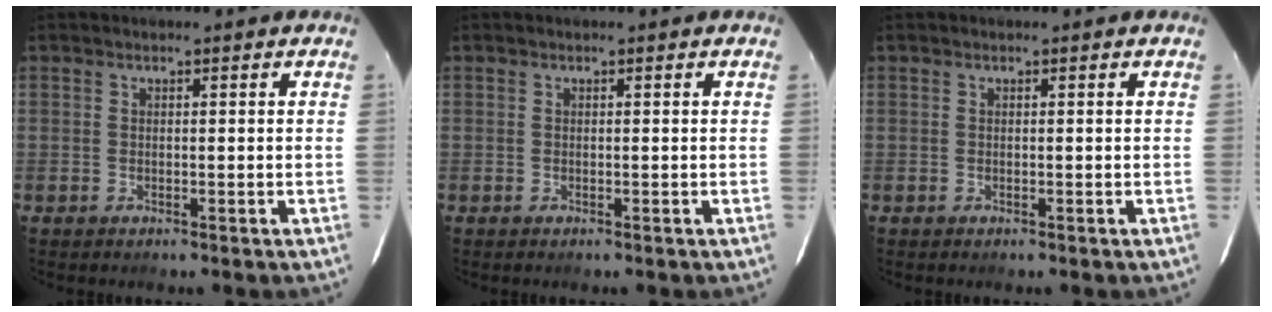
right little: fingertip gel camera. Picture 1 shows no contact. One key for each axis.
{"total": 0.0}
{"total": 0.0}